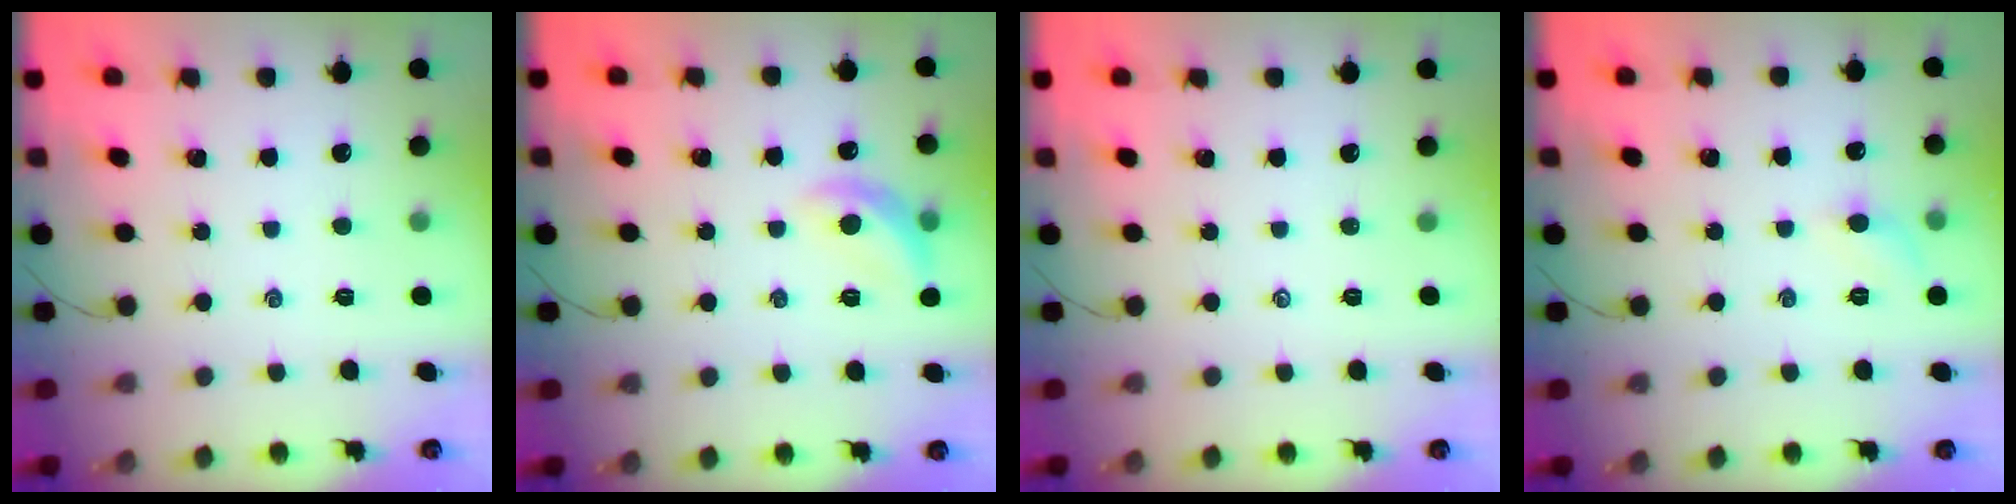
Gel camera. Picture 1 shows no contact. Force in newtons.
{"total": 9.9, "press": 9.8, "slide": 1.1}
{"total": 0.0}
{"total": 5.3, "press": 5.0, "slide": 1.8}